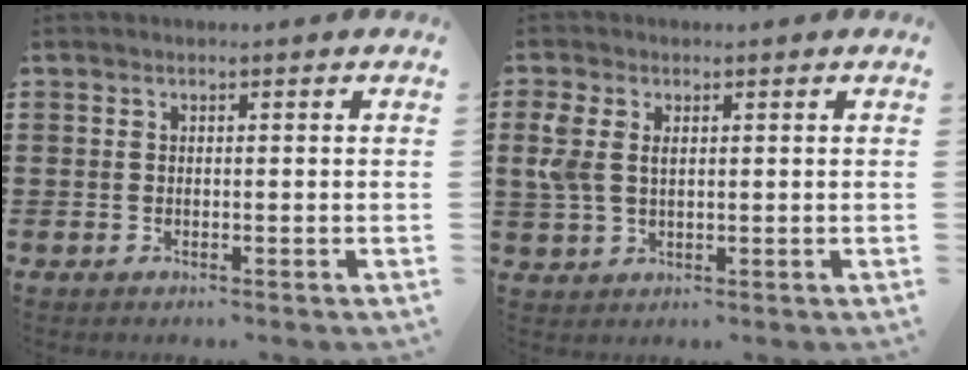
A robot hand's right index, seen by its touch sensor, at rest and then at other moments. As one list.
[{"total": 4.0, "force": [1.3, 2.5, 2.8], "torque": [-0.078, 0.004, 0.017]}]